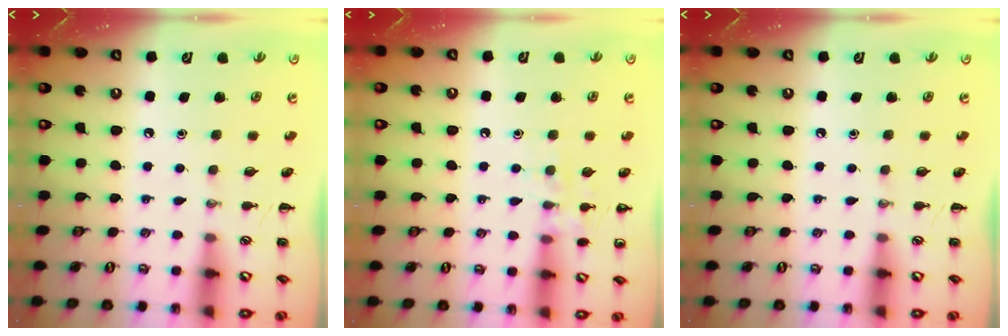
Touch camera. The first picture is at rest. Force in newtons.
{"total": 6.8, "press": 6.7, "slide": 1.2}
{"total": 0.0}